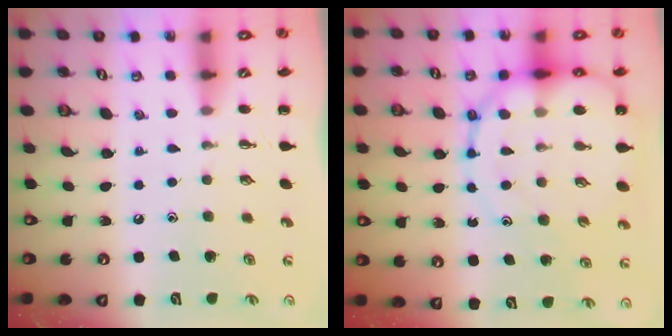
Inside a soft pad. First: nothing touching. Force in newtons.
{"total": 15.7, "press": 15.4, "slide": 3.3}